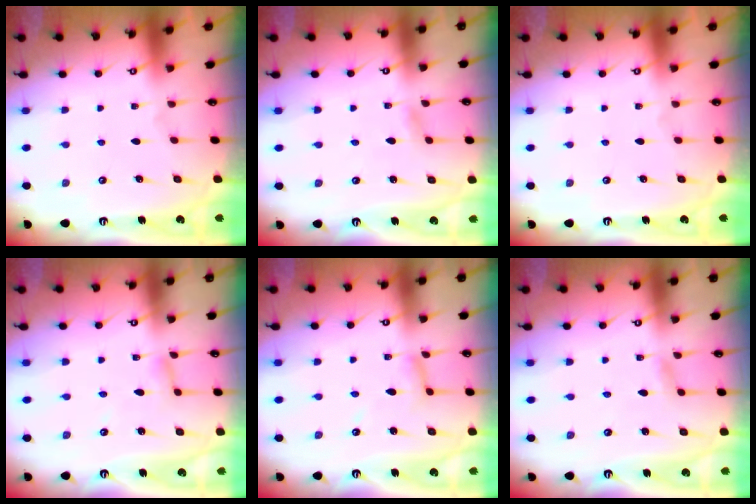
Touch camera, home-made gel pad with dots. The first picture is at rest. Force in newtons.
{"total": 2.8, "press": 2.8, "slide": 0.4}
{"total": 0.0}
{"total": 2.5, "press": 2.5, "slide": 0.2}
{"total": 4.7, "press": 4.6, "slide": 0.4}
{"total": 3.1, "press": 3.1, "slide": 0.3}